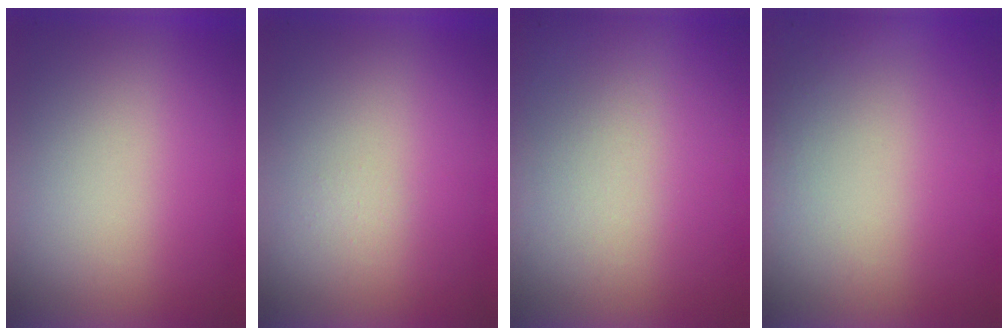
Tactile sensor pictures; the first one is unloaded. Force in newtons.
{"total": 1.3}
{"total": 6.0}
{"total": 4.9}